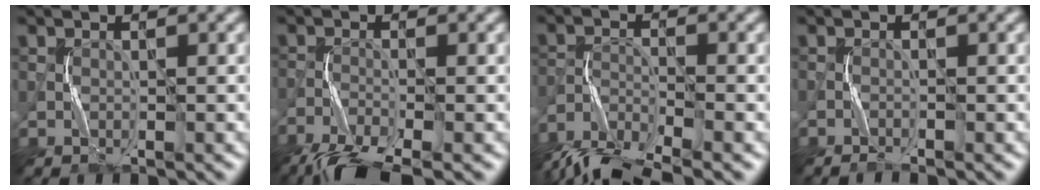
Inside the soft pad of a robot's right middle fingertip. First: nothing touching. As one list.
[{"total": 6.0, "force": [-5.0, 0.8, 3.2], "torque": [-0.066, -0.021, -0.105]}, {"total": 8.2, "force": [-7.5, 1.2, 3.0], "torque": [-0.060, -0.020, -0.140]}, {"total": 0.7, "force": [-0.7, -0.2, 0.0], "torque": [-0.002, 0.006, -0.017]}]